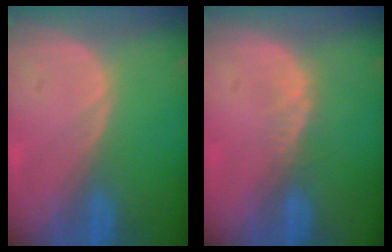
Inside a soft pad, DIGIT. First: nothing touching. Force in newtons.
{"total": 2.1, "press": 1.5, "slide": 1.4}